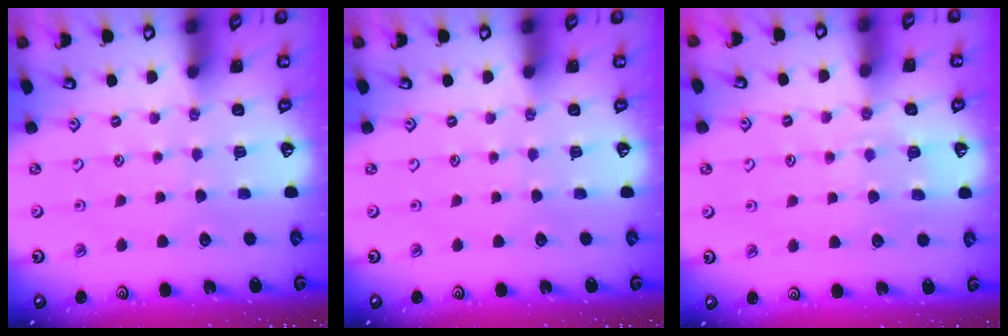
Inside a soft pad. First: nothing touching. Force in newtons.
{"total": 0.0}
{"total": 4.9, "press": 4.8, "slide": 0.8}